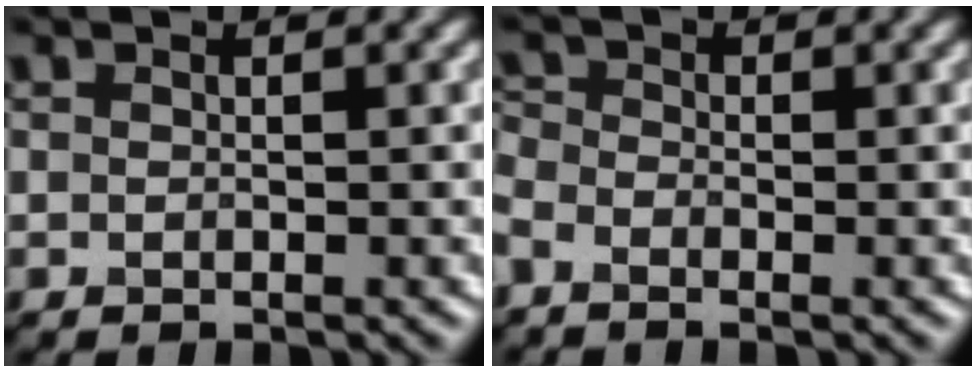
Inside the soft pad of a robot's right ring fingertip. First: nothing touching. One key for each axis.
{"total": 2.0, "fx": -1.3, "fy": 1.0, "fz": 1.1, "tx": -0.035, "ty": -0.006, "tz": -0.036}